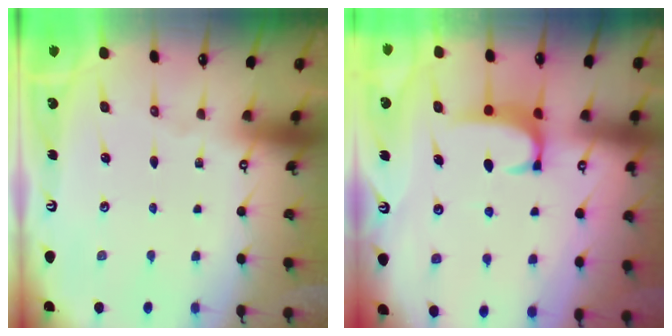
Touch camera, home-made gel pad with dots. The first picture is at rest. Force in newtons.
{"total": 2.0, "press": 1.9, "slide": 0.6}